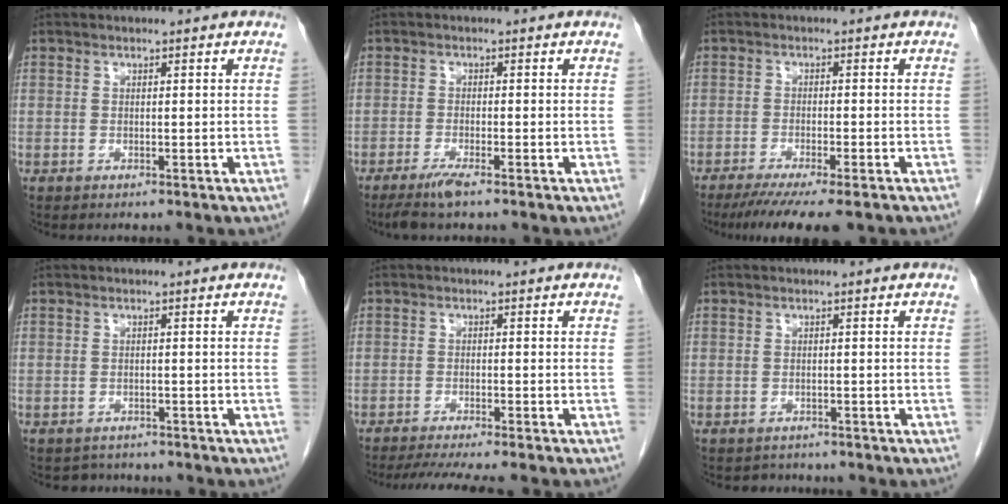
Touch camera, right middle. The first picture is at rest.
{"total": 3.1, "force": [-2.3, 0.0, 2.1], "torque": [-0.048, -0.008, -0.047]}
{"total": 9.6, "force": [-7.6, 0.8, 5.9], "torque": [-0.079, -0.019, -0.114]}
{"total": 2.4, "force": [-2.1, 1.1, -0.4], "torque": [0.001, 0.001, -0.031]}
{"total": 7.4, "force": [-6.4, -0.3, 3.7], "torque": [-0.045, -0.013, -0.100]}
{"total": 1.9, "force": [-1.6, 0.9, -0.3], "torque": [-0.001, -0.001, -0.026]}